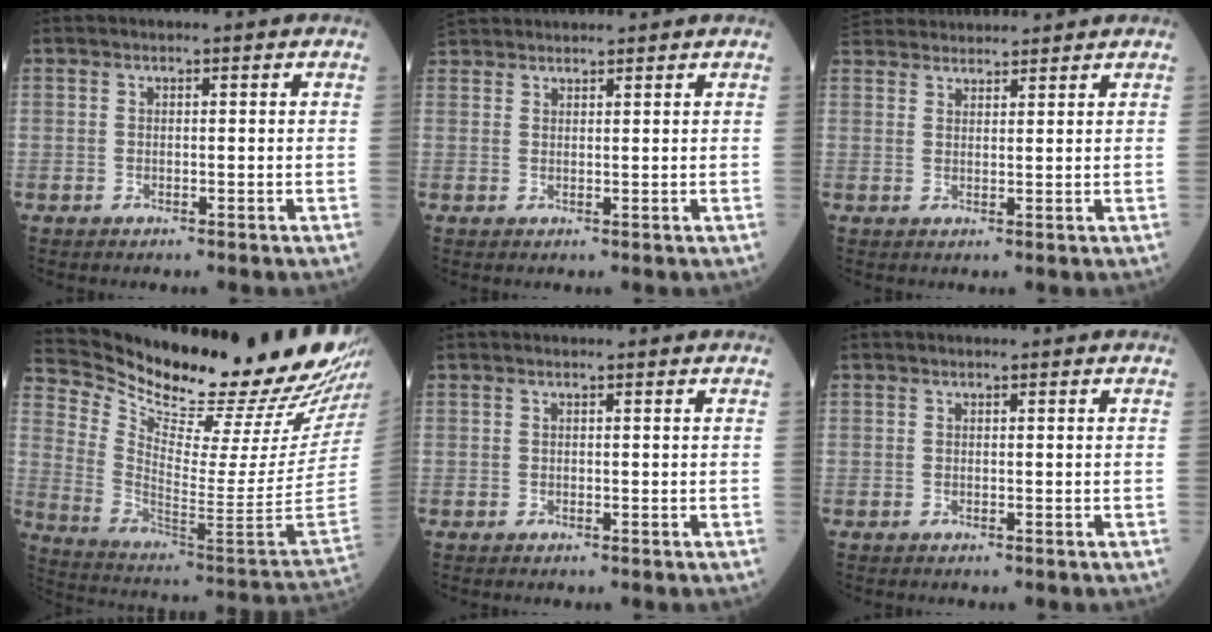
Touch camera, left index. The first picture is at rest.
{"total": 5.4, "force": [5.2, 0.8, 1.0], "torque": [-0.018, 0.043, 0.088]}
{"total": 10.4, "force": [9.9, 1.8, 2.7], "torque": [-0.051, 0.044, 0.160]}
{"total": 30.0, "force": [26.3, 0.0, 14.3], "torque": [-0.249, -0.127, 0.379]}
{"total": 0.0}
{"total": 0.0}